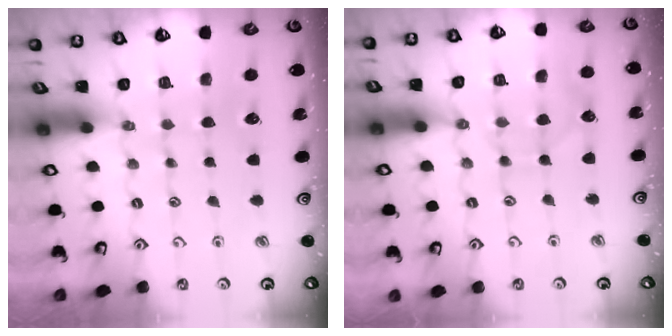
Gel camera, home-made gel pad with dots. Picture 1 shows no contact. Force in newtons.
{"total": 6.1, "press": 6.1, "slide": 0.6}